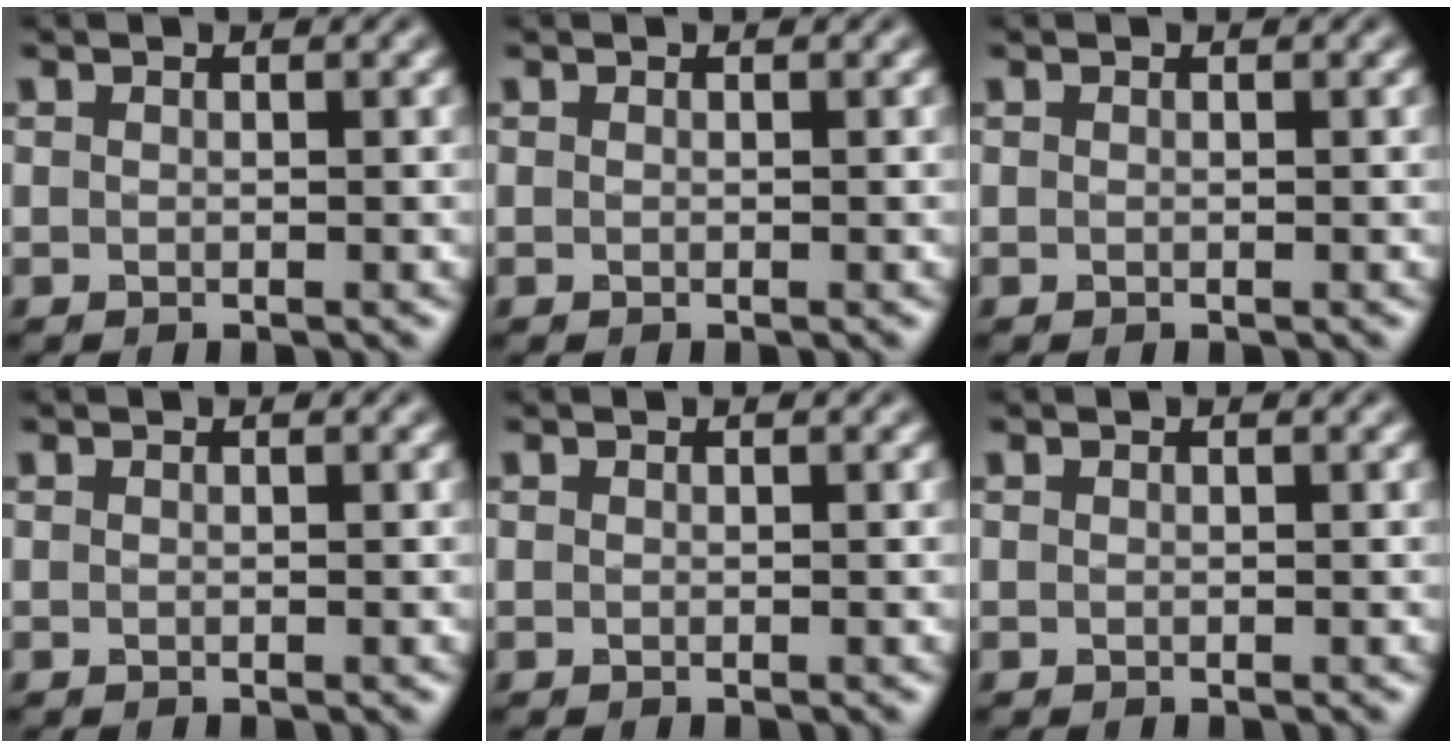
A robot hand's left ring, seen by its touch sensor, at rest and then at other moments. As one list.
[{"total": 0.0}, {"total": 0.0}, {"total": 0.0}, {"total": 0.0}, {"total": 0.0}]